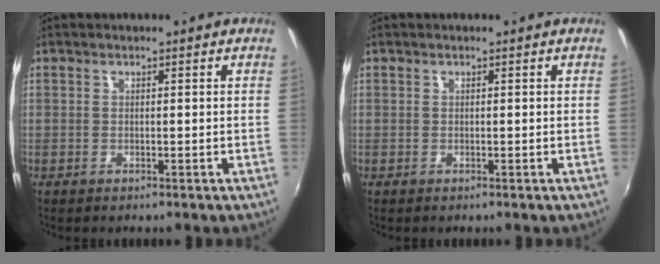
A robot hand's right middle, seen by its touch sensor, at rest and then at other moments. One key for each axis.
{"total": 0.0}